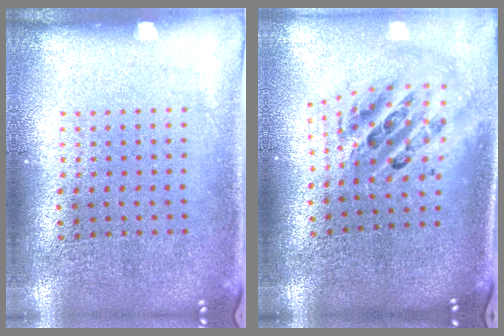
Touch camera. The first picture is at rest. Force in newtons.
{"total": 2.4, "press": 1.7, "slide": 1.6}